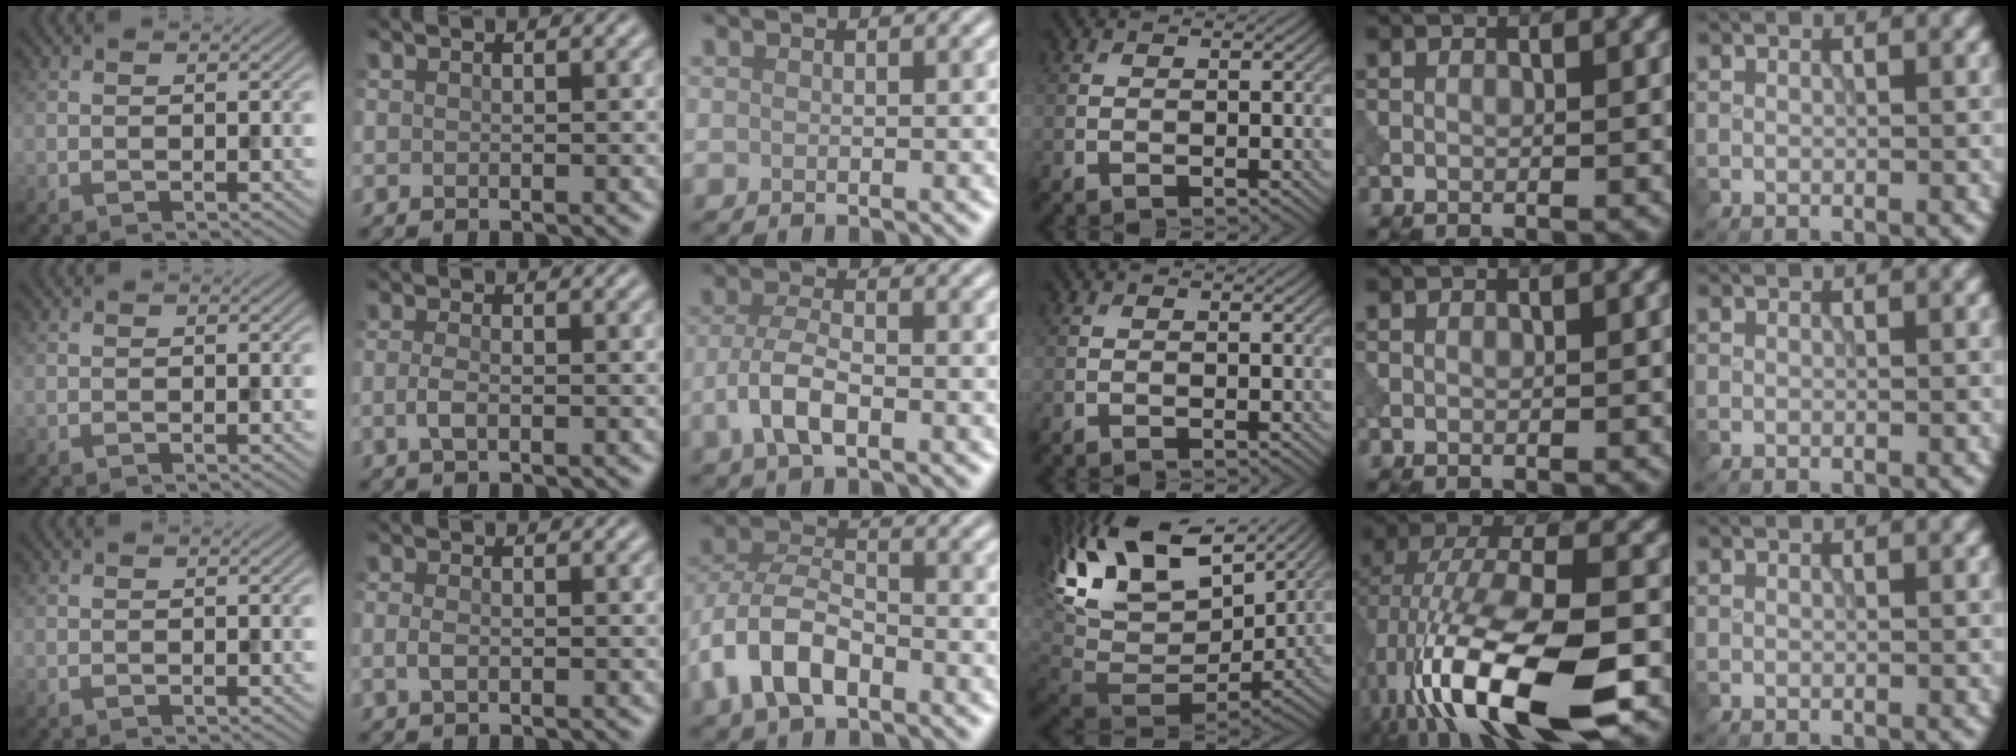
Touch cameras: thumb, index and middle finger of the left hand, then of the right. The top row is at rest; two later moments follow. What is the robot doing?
{"motion": "extract", "object": "peg toy"}